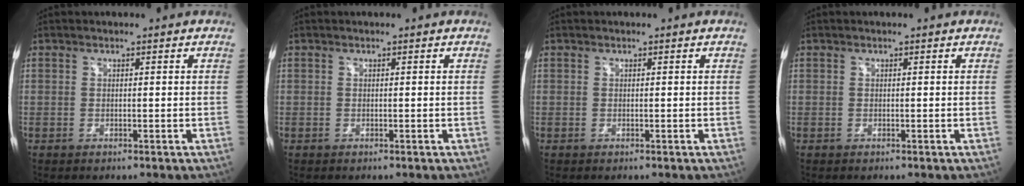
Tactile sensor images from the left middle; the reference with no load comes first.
{"total": 0.0}
{"total": 0.0}
{"total": 0.0}